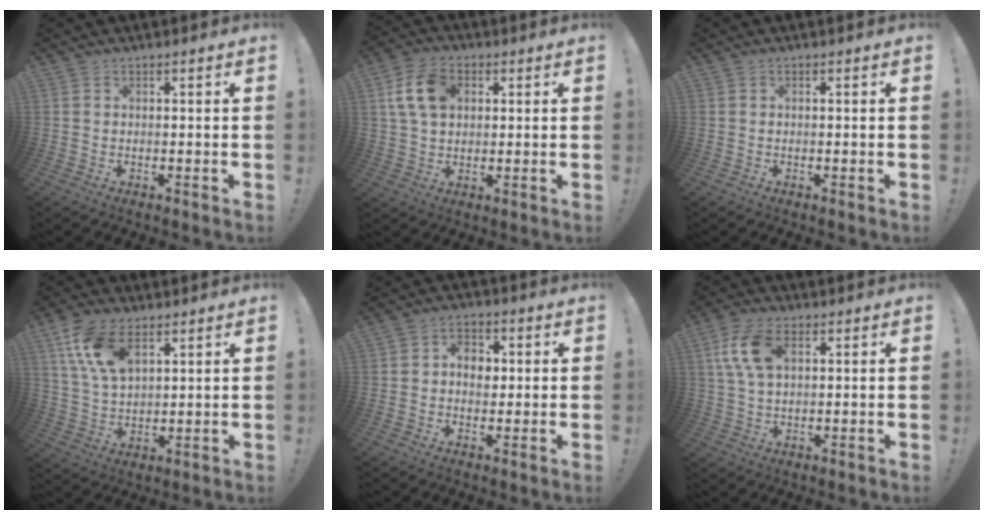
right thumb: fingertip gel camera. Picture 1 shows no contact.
{"total": 11.5, "force": [3.4, 7.9, 7.6], "torque": [-0.143, 0.009, 0.068]}
{"total": 0.0}
{"total": 13.0, "force": [6.7, 7.1, 8.6], "torque": [-0.172, -0.016, 0.127]}
{"total": 6.7, "force": [0.4, 5.3, 4.1], "torque": [-0.052, 0.008, 0.005]}
{"total": 10.9, "force": [3.6, 6.2, 8.2], "torque": [-0.172, 0.005, 0.069]}